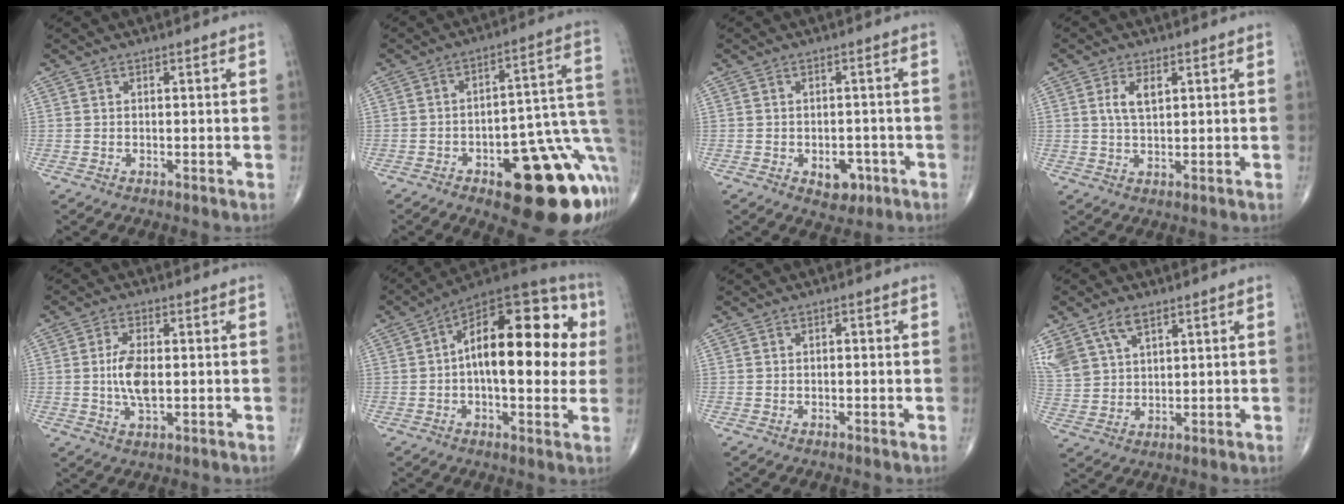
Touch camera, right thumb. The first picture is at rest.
{"total": 22.3, "force": [-8.4, 8.5, 18.8], "torque": [-0.165, 0.057, -0.099]}
{"total": 4.6, "force": [-1.9, 3.0, 2.9], "torque": [-0.017, 0.010, -0.020]}
{"total": 4.0, "force": [1.3, 1.9, 3.3], "torque": [-0.061, -0.002, 0.027]}
{"total": 6.6, "force": [0.0, 3.0, 5.9], "torque": [-0.118, -0.004, -0.002]}
{"total": 23.3, "force": [2.8, 10.7, 20.5], "torque": [-0.283, 0.034, 0.028]}
{"total": 0.9, "force": [0.0, 0.4, 0.8], "torque": [-0.012, 0.003, 0.000]}
{"total": 11.7, "force": [6.7, 7.0, 6.7], "torque": [-0.147, -0.007, 0.139]}